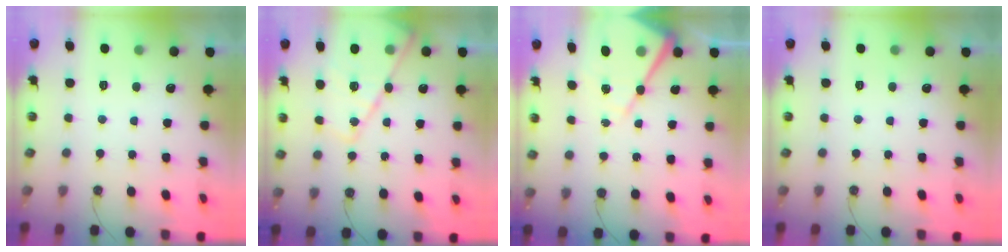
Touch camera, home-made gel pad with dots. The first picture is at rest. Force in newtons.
{"total": 16.9, "press": 16.8, "slide": 1.6}
{"total": 12.5, "press": 12.4, "slide": 1.0}
{"total": 0.0}